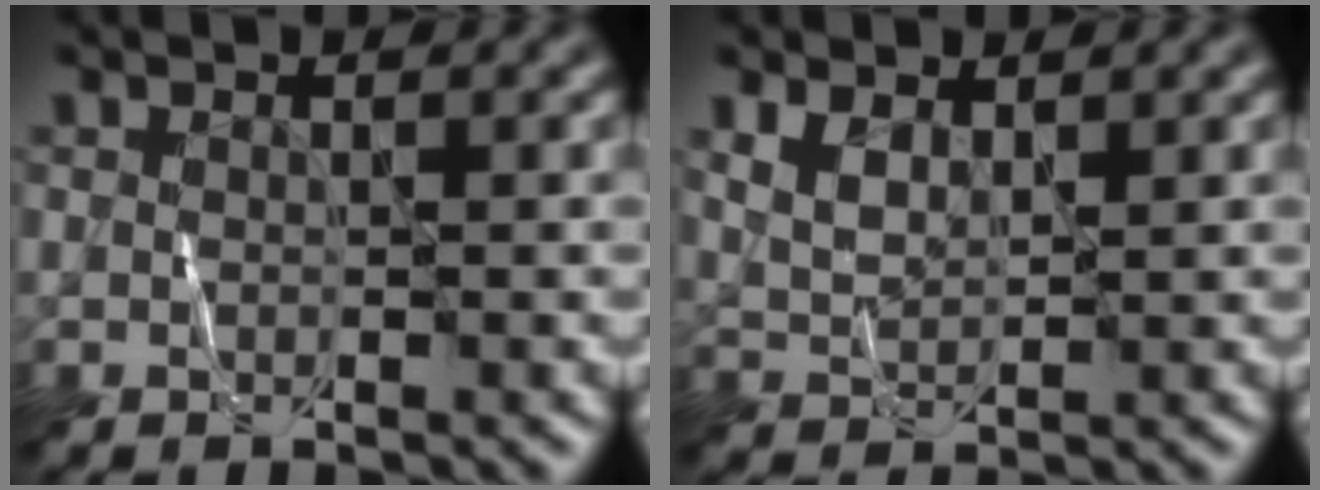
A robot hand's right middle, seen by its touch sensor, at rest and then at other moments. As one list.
[{"total": 2.1, "force": [1.3, 1.1, 1.3], "torque": [-0.034, -0.002, 0.031]}]